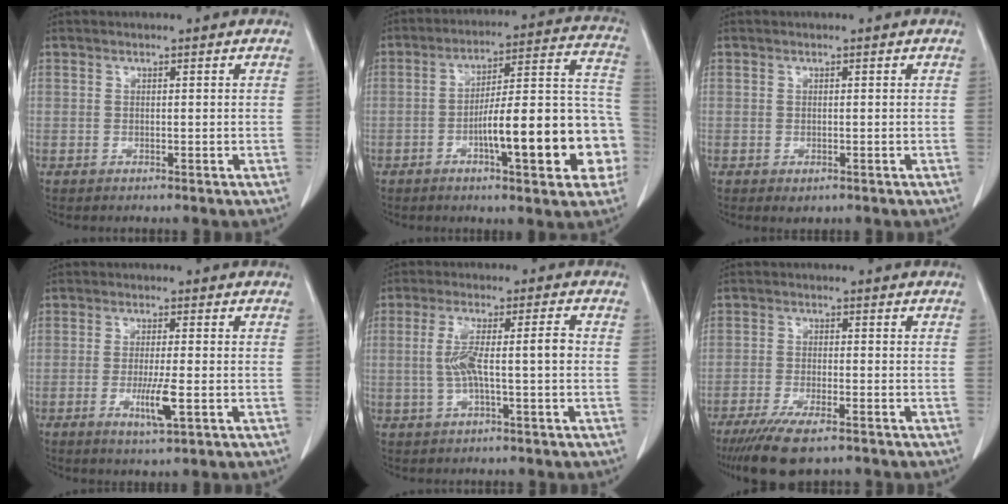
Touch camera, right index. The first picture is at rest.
{"total": 18.8, "force": [-5.7, 3.6, 17.5], "torque": [-0.200, 0.039, -0.074]}
{"total": 1.2, "force": [-0.6, 0.7, 0.7], "torque": [-0.008, -0.001, -0.002]}
{"total": 5.1, "force": [-1.6, 0.2, 4.8], "torque": [-0.094, -0.012, -0.026]}
{"total": 7.1, "force": [-0.4, 0.8, 7.1], "torque": [-0.142, 0.017, -0.006]}
{"total": 9.3, "force": [-6.7, 1.9, 6.0], "torque": [-0.101, -0.019, -0.105]}